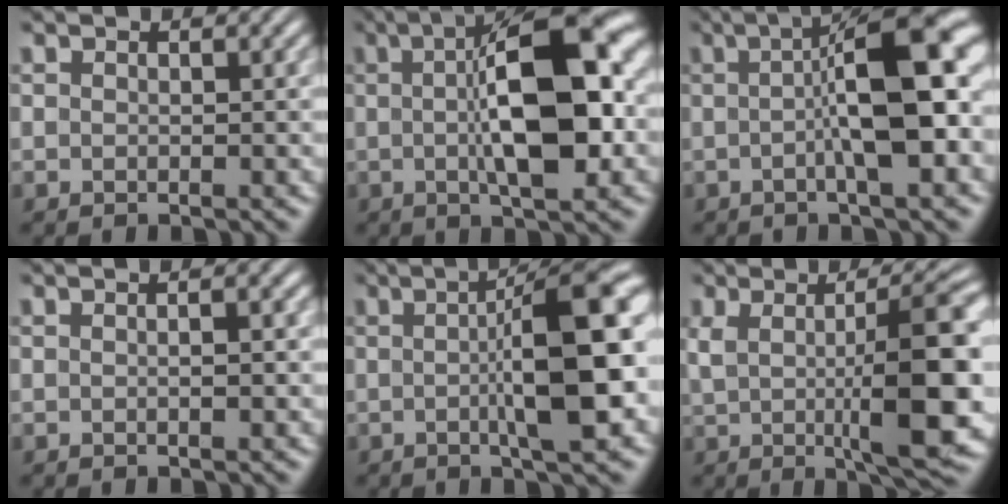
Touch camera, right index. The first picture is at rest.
{"total": 12.5, "force": [1.4, 3.9, 11.8], "torque": [-0.171, 0.008, 0.019]}
{"total": 10.1, "force": [1.1, 2.5, 9.7], "torque": [-0.133, 0.013, 0.010]}
{"total": 1.0, "force": [-0.1, 0.0, 1.0], "torque": [-0.009, 0.007, -0.006]}
{"total": 9.8, "force": [0.2, 2.1, 9.6], "torque": [-0.123, 0.009, -0.003]}
{"total": 10.1, "force": [0.2, 2.9, 9.6], "torque": [-0.139, 0.004, 0.007]}